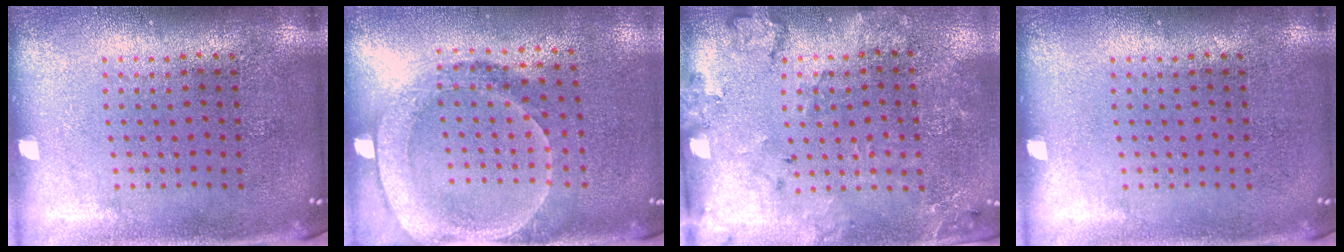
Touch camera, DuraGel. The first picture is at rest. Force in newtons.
{"total": 1.7, "press": 1.5, "slide": 0.8}
{"total": 1.8, "press": 1.7, "slide": 0.6}
{"total": 0.0}